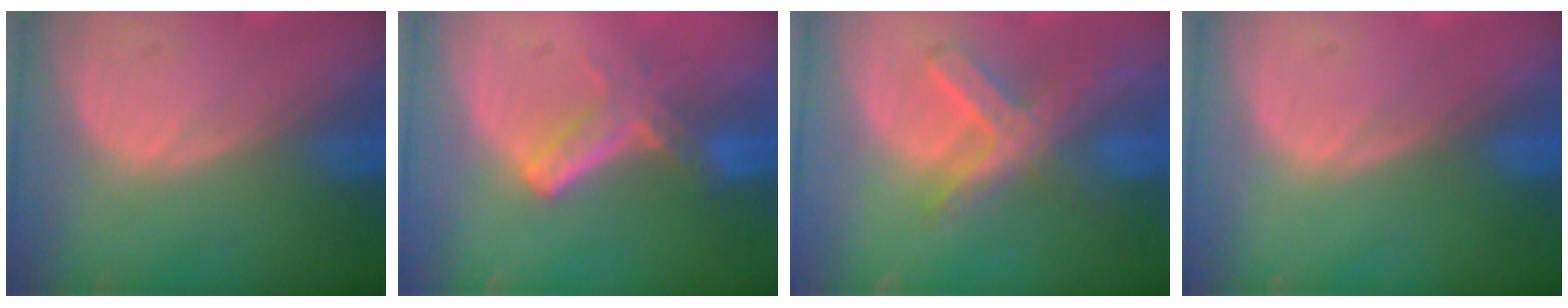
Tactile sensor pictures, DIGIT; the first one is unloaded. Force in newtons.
{"total": 5.8, "press": 5.2, "slide": 2.5}
{"total": 7.2, "press": 6.3, "slide": 3.6}
{"total": 0.0}